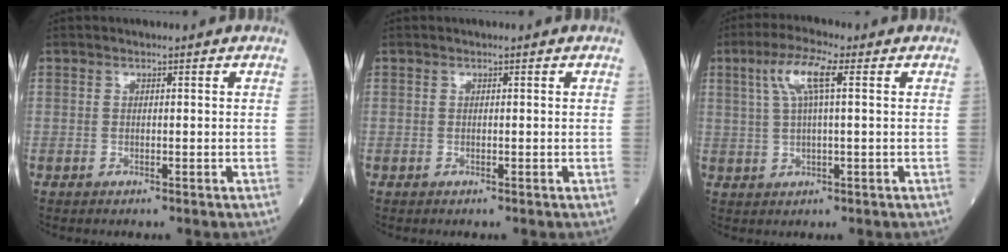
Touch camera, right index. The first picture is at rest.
{"total": 0.0}
{"total": 6.4, "force": [2.4, 0.7, 5.8], "torque": [-0.122, 0.017, 0.050]}